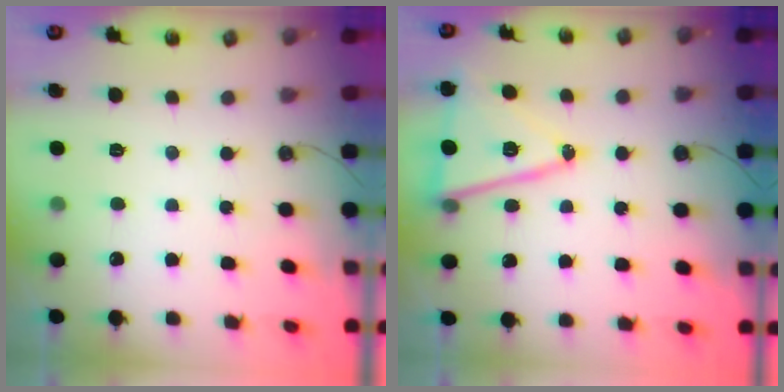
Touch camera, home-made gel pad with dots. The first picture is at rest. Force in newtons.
{"total": 15.7, "press": 15.2, "slide": 3.8}